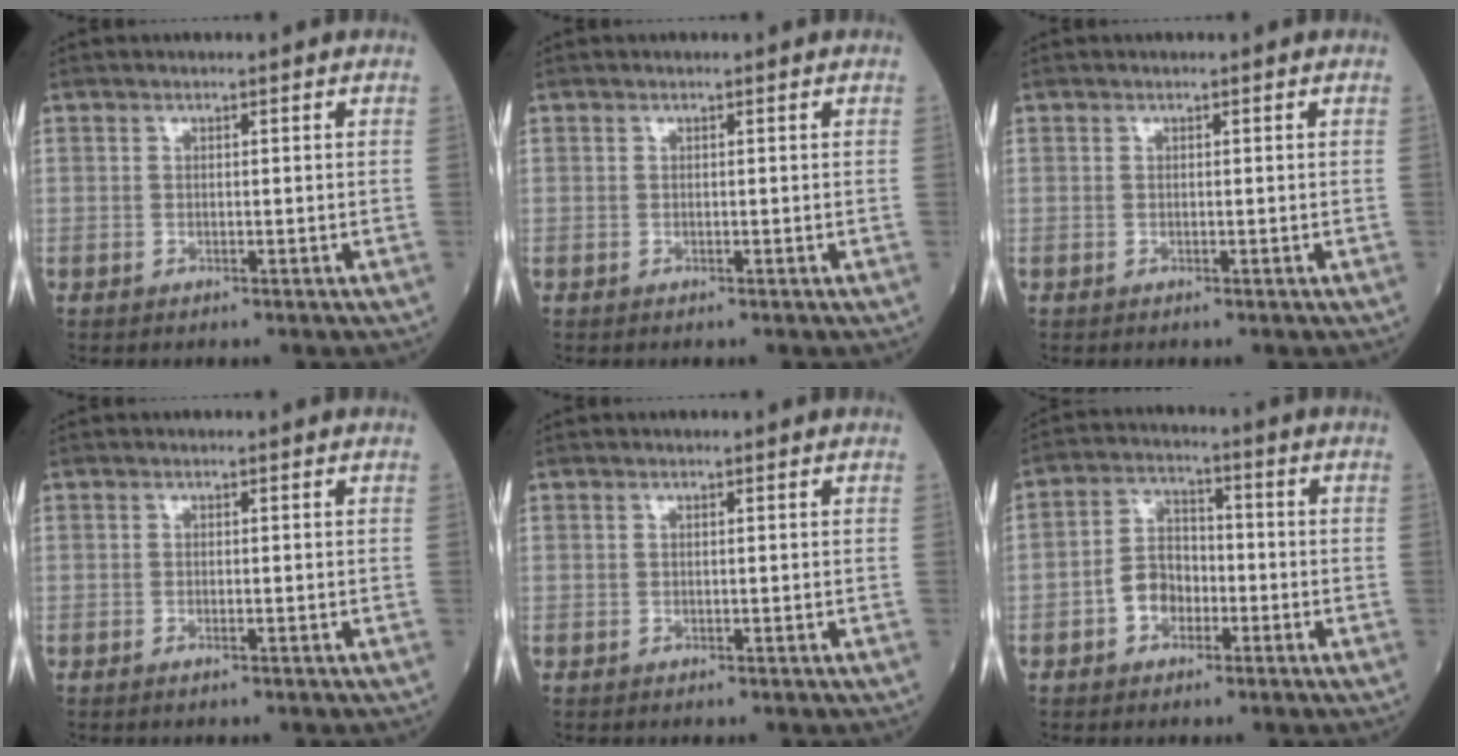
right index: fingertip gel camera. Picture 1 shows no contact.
{"total": 0.0}
{"total": 0.0}
{"total": 0.6, "force": [-0.2, 0.1, 0.5], "torque": [-0.012, -0.002, -0.003]}
{"total": 0.0}
{"total": 6.0, "force": [-2.2, 4.3, 3.6], "torque": [-0.071, 0.021, -0.044]}